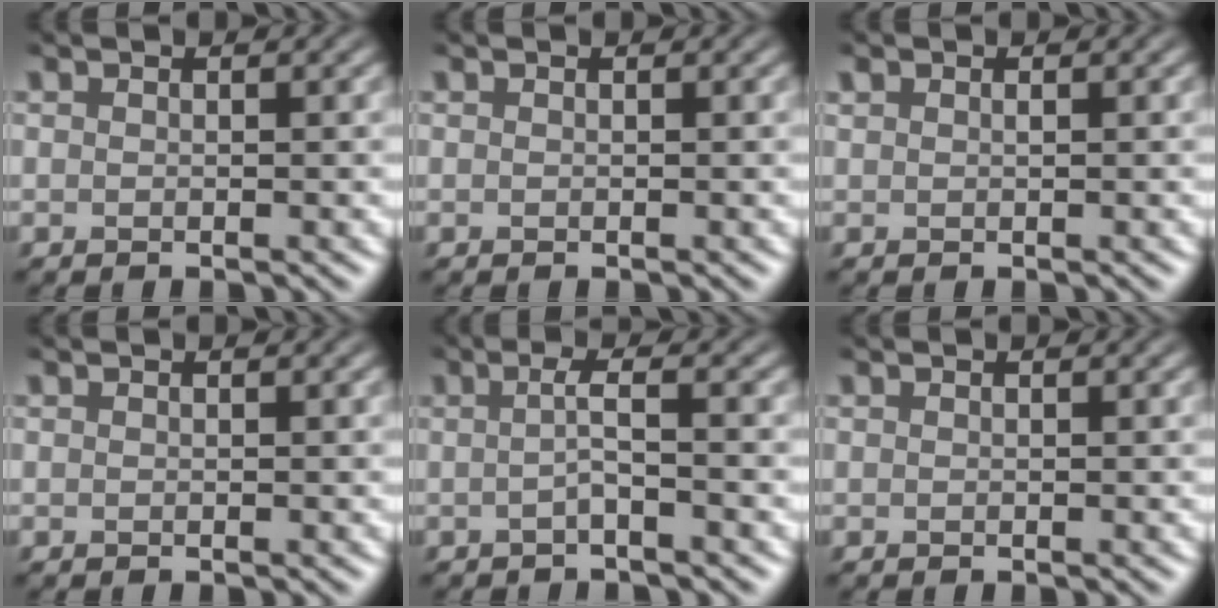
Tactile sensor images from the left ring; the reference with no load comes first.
{"total": 0.0}
{"total": 0.6, "force": [0.3, 0.3, 0.3], "torque": [-0.008, 0.001, 0.006]}
{"total": 0.0}
{"total": 2.1, "force": [-0.4, 0.3, 2.0], "torque": [-0.035, -0.002, -0.012]}
{"total": 0.0}